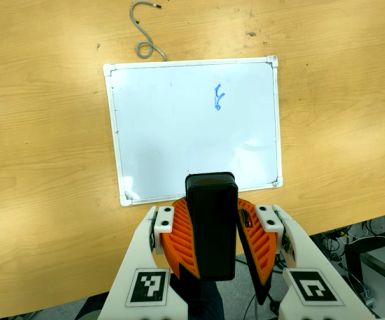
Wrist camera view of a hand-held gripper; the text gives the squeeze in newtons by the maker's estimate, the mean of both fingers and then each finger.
{"total": 10.2, "left": 10.2, "right": 10.2}